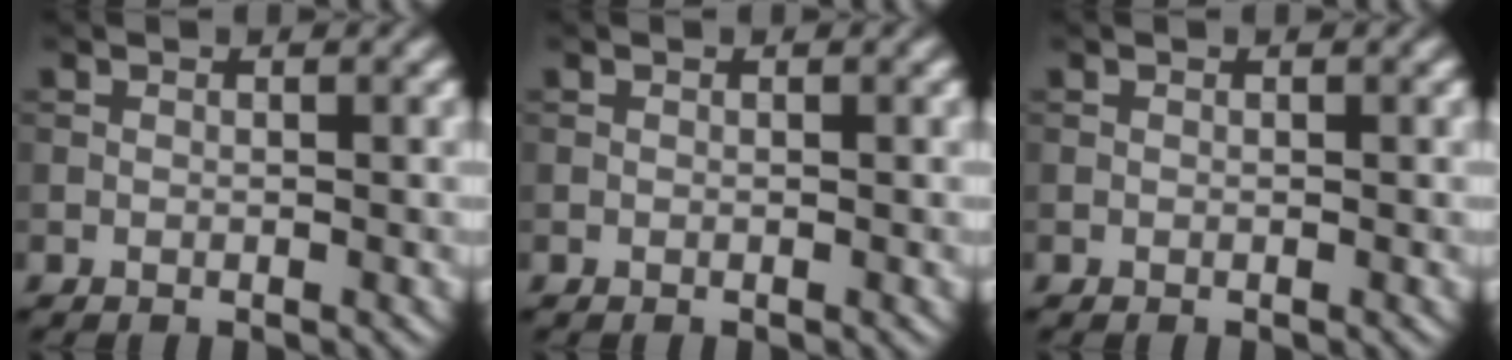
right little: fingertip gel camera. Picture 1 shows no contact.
{"total": 0.0}
{"total": 0.0}